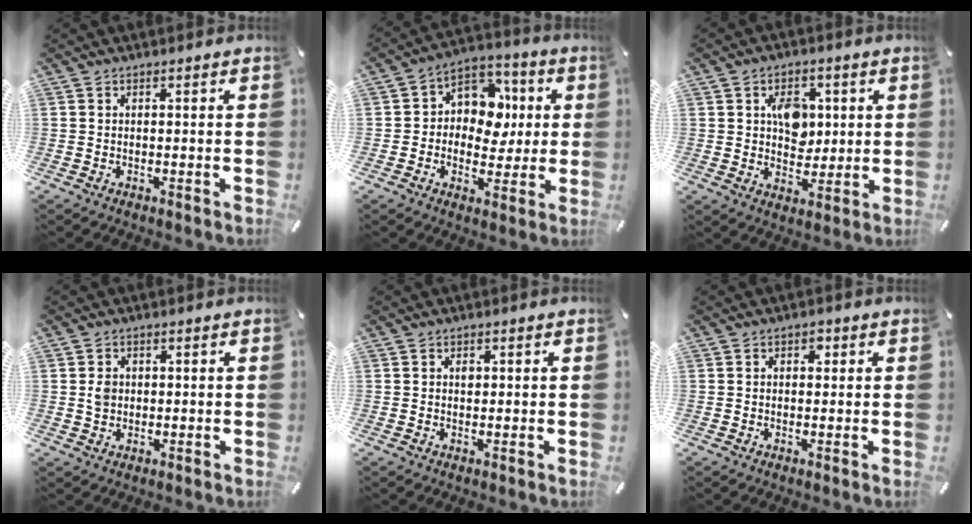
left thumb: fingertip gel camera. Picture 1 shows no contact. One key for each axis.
{"total": 10.1, "fx": 0.3, "fy": 9.0, "fz": 4.5, "tx": -0.060, "ty": 0.001, "tz": 0.009}
{"total": 7.9, "fx": 2.1, "fy": 6.3, "fz": 4.2, "tx": -0.050, "ty": -0.002, "tz": 0.031}
{"total": 2.5, "fx": 0.3, "fy": 2.3, "fz": 1.0, "tx": -0.015, "ty": 0.003, "tz": 0.003}
{"total": 1.0, "fx": 0.3, "fy": 0.7, "fz": 0.6, "tx": 0.004, "ty": -0.004, "tz": 0.002}
{"total": 1.7, "fx": 0.4, "fy": 1.4, "fz": 0.9, "tx": -0.003, "ty": 0.002, "tz": 0.001}